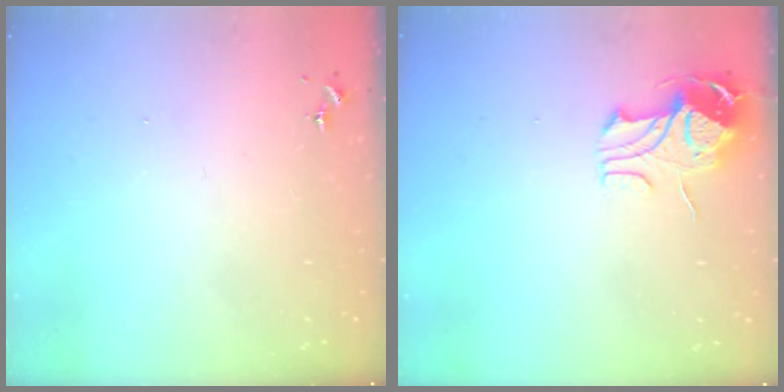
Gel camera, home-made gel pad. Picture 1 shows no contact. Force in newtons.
{"total": 10.0, "press": 9.9, "slide": 0.6}